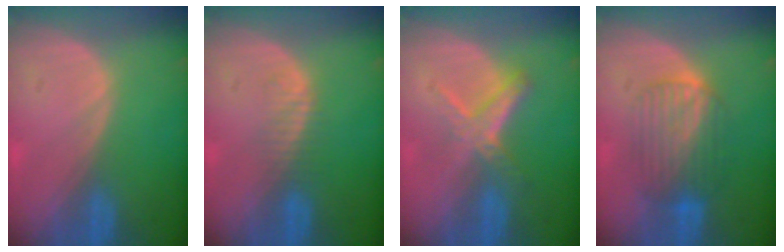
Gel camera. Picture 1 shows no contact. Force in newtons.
{"total": 2.3, "press": 2.3, "slide": 0.3}
{"total": 5.5, "press": 5.4, "slide": 1.3}
{"total": 6.7, "press": 6.6, "slide": 0.6}